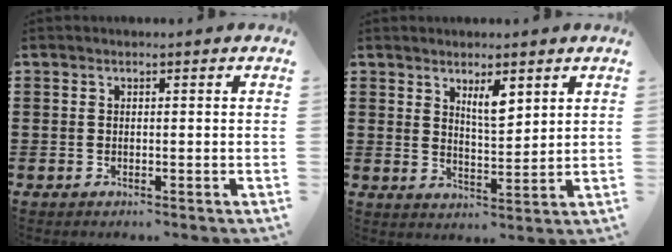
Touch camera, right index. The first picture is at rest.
{"total": 4.3, "force": [2.7, 1.3, 3.1], "torque": [-0.057, -0.001, 0.045]}